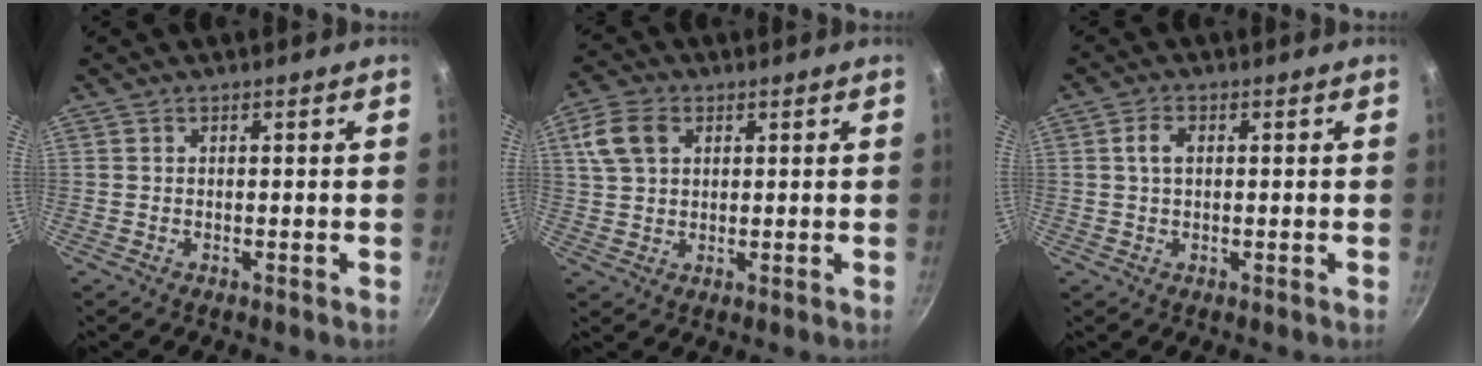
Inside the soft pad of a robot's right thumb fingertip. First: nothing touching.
{"total": 7.4, "force": [2.6, 5.1, 4.7], "torque": [-0.089, 0.006, 0.050]}
{"total": 2.8, "force": [0.5, 1.7, 2.2], "torque": [-0.044, 0.003, 0.009]}